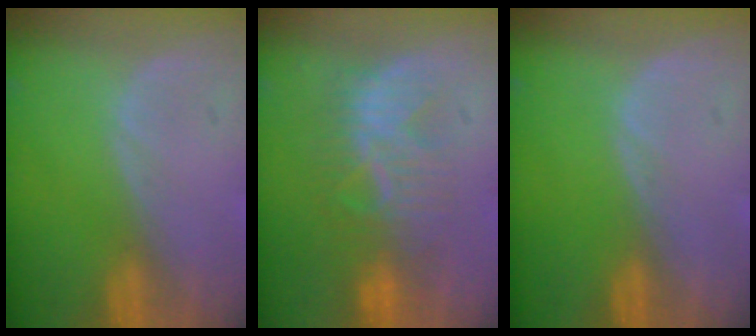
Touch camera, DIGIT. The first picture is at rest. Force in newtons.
{"total": 8.3, "press": 8.0, "slide": 2.4}
{"total": 0.0}